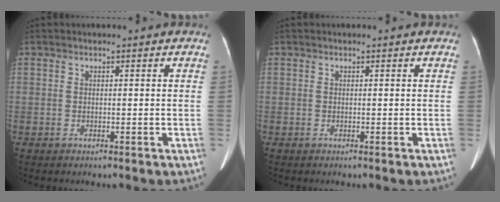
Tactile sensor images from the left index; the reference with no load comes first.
{"total": 0.0}